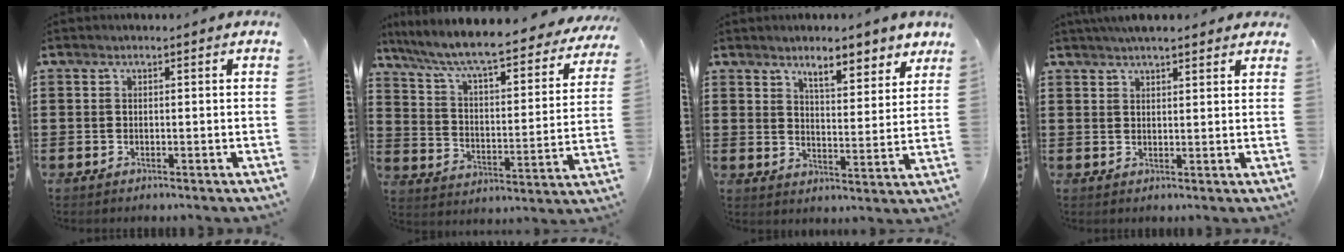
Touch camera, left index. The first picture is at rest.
{"total": 8.0, "force": [6.8, 0.3, 4.2], "torque": [-0.108, -0.054, 0.108]}
{"total": 6.2, "force": [5.3, 1.3, 3.0], "torque": [-0.045, -0.029, 0.086]}
{"total": 3.6, "force": [3.3, 0.6, 1.4], "torque": [-0.035, 0.000, 0.061]}